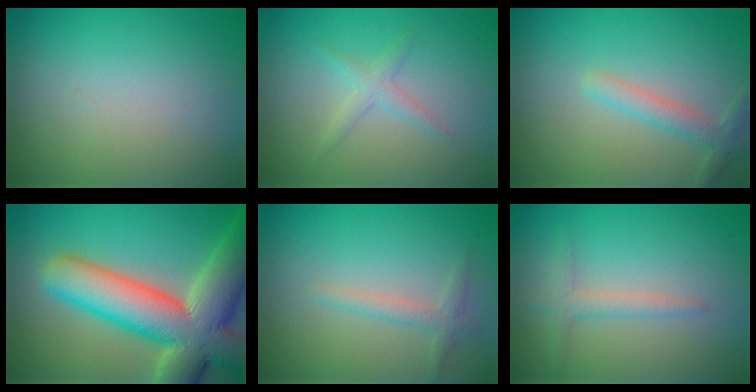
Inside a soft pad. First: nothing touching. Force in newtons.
{"total": 1.4, "press": 1.4, "slide": 0.0}
{"total": 2.1, "press": 2.1, "slide": 0.1}
{"total": 13.5, "press": 13.5, "slide": 1.2}
{"total": 1.5, "press": 1.5, "slide": 0.1}
{"total": 1.7, "press": 1.7, "slide": 0.1}